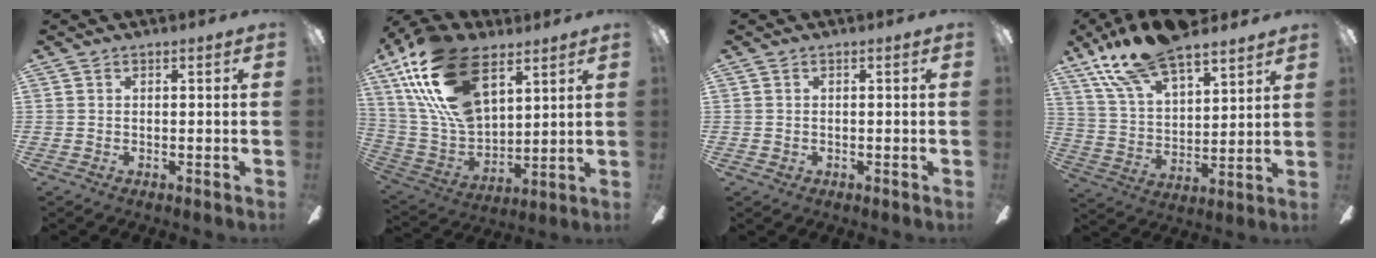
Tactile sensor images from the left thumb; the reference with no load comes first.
{"total": 23.6, "force": [12.5, 12.9, 15.3], "torque": [-0.338, -0.048, 0.226]}
{"total": 0.7, "force": [-0.1, 0.6, 0.2], "torque": [-0.002, 0.004, -0.004]}
{"total": 17.5, "force": [13.7, 5.9, 9.0], "torque": [-0.185, -0.068, 0.246]}